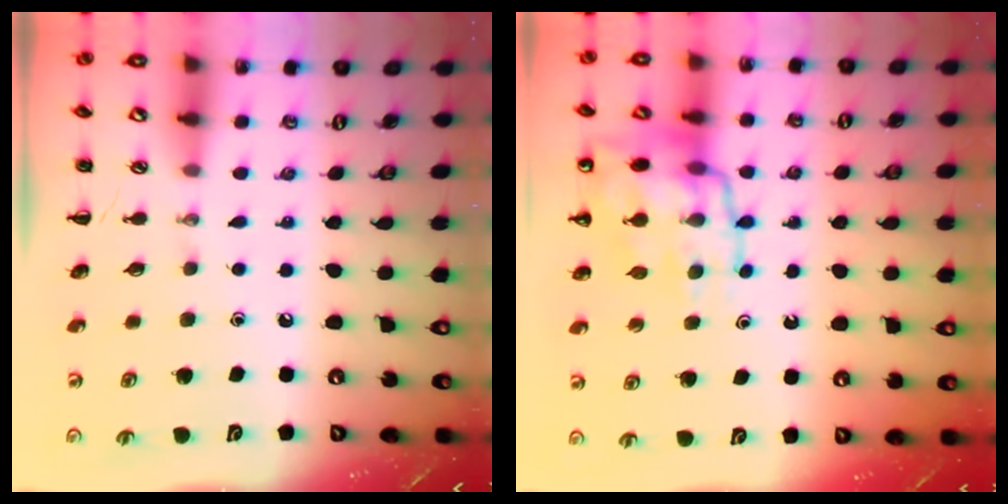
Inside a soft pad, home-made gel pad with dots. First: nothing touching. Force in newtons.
{"total": 15.6, "press": 15.5, "slide": 2.2}